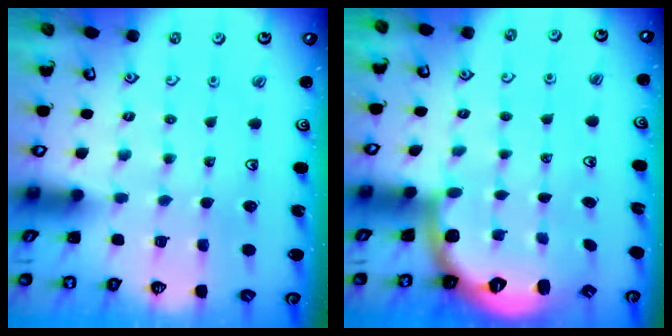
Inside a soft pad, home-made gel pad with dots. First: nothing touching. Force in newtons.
{"total": 2.7, "press": 1.6, "slide": 2.1}